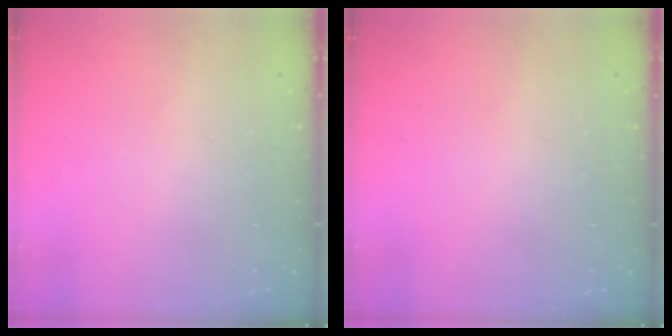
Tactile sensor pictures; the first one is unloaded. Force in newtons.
{"total": 0.0}